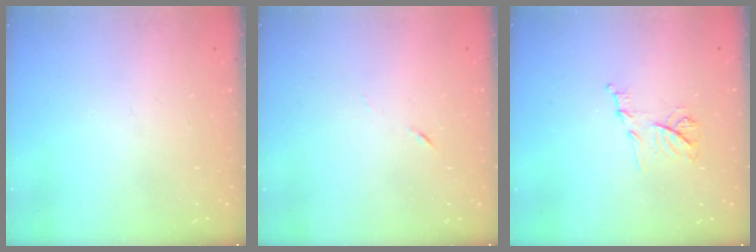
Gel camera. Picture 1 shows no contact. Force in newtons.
{"total": 3.8, "press": 3.7, "slide": 1.1}
{"total": 8.8, "press": 8.7, "slide": 1.0}